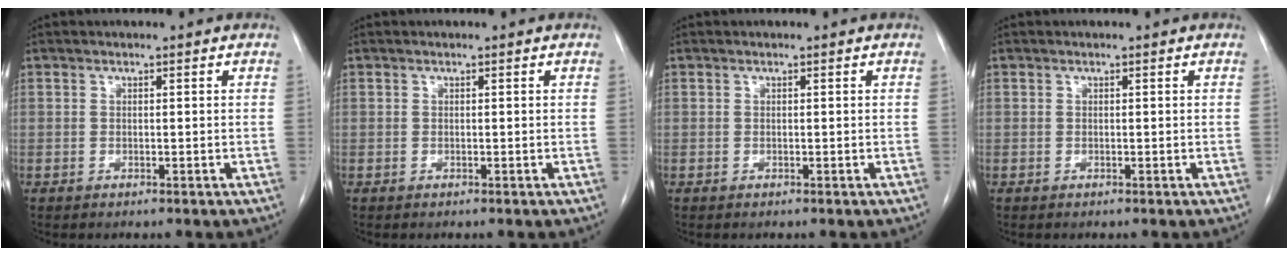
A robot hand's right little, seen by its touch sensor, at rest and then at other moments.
{"total": 0.0}
{"total": 0.0}
{"total": 0.0}